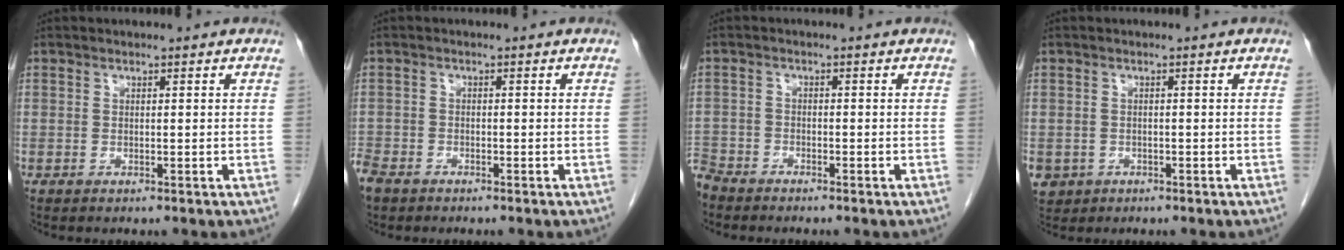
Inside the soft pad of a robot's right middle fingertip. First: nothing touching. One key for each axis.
{"total": 4.0, "fx": -3.2, "fy": 2.1, "fz": 1.5, "tx": -0.038, "ty": -0.004, "tz": -0.062}
{"total": 3.8, "fx": -3.6, "fy": 1.0, "fz": 0.4, "tx": -0.005, "ty": -0.009, "tz": -0.075}
{"total": 4.2, "fx": -1.8, "fy": 3.6, "fz": 1.0, "tx": -0.022, "ty": 0.002, "tz": -0.025}